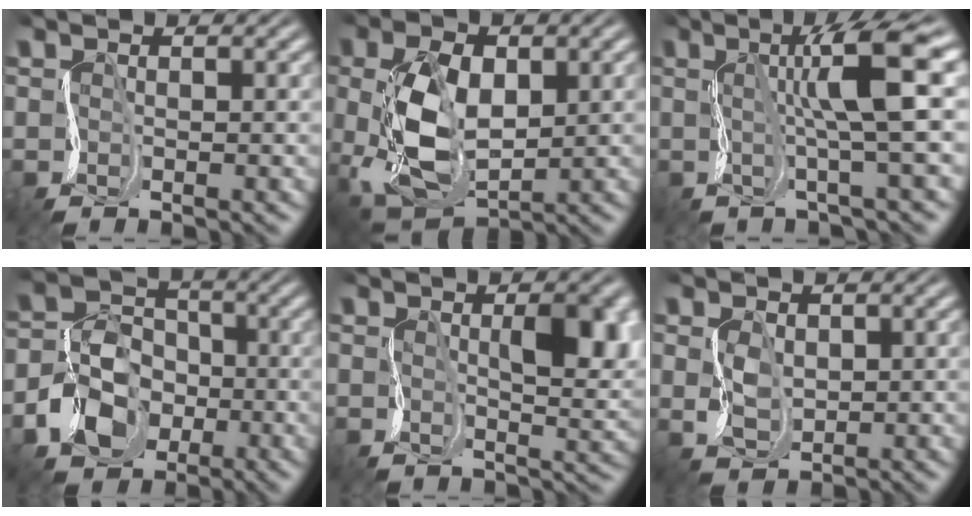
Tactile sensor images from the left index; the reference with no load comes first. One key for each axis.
{"total": 6.5, "fx": 0.5, "fy": 4.4, "fz": 4.8, "tx": -0.122, "ty": 0.002, "tz": 0.013}
{"total": 6.5, "fx": 1.4, "fy": 0.2, "fz": 6.3, "tx": -0.094, "ty": 0.021, "tz": 0.019}
{"total": 5.2, "fx": -2.3, "fy": 4.4, "fz": 1.6, "tx": -0.041, "ty": 0.013, "tz": -0.054}
{"total": 4.8, "fx": 1.2, "fy": 1.9, "fz": 4.3, "tx": -0.075, "ty": 0.008, "tz": 0.017}
{"total": 1.3, "fx": 0.7, "fy": 1.0, "fz": 0.0, "tx": -0.021, "ty": 0.009, "tz": 0.016}